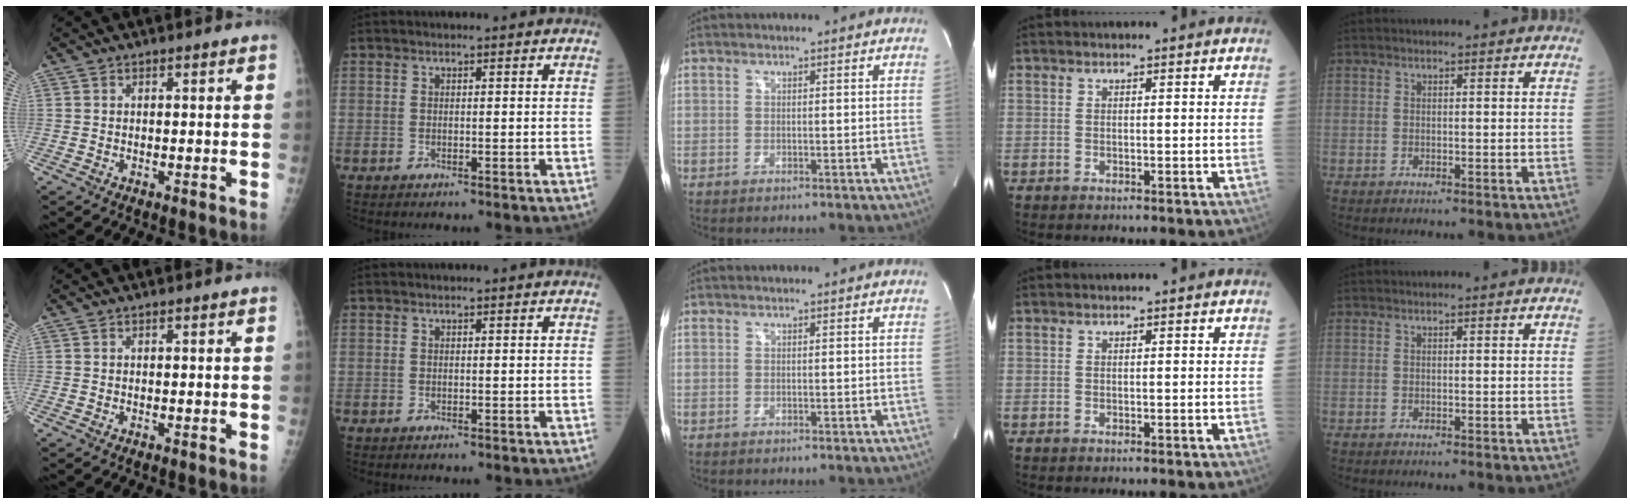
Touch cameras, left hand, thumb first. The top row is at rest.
{}